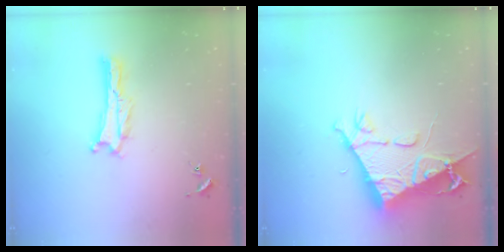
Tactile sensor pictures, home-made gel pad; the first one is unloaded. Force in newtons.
{"total": 10.1, "press": 10.0, "slide": 1.3}